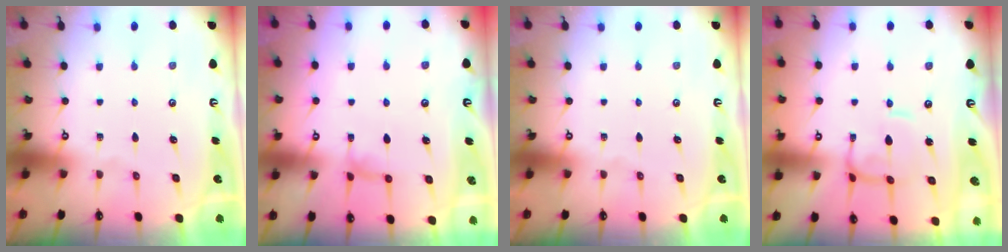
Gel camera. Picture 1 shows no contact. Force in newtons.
{"total": 1.3, "press": 1.1, "slide": 0.7}
{"total": 0.0}
{"total": 1.5, "press": 1.5, "slide": 0.5}